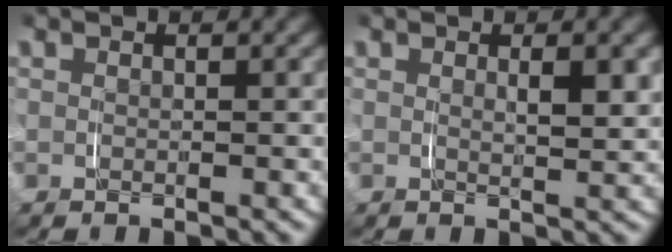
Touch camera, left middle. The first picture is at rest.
{"total": 1.2, "force": [0.9, -0.5, 0.7], "torque": [-0.009, 0.003, 0.017]}